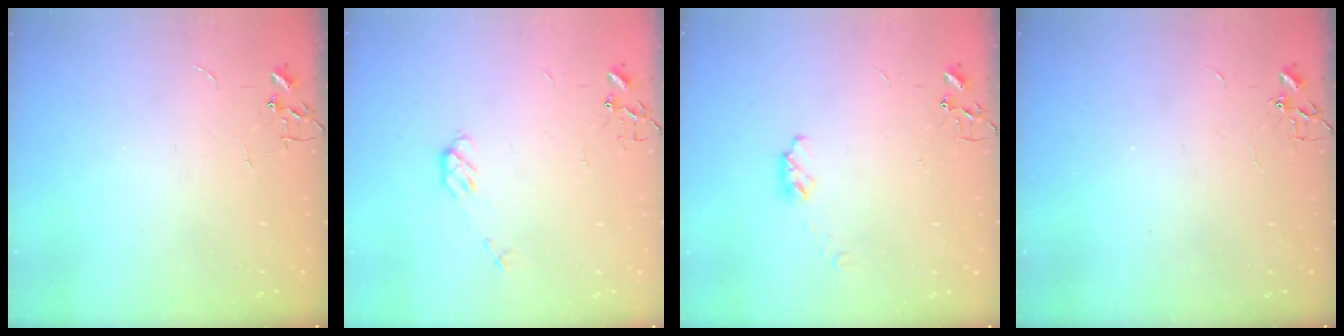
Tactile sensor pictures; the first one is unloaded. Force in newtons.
{"total": 5.1, "press": 5.0, "slide": 0.8}
{"total": 4.9, "press": 4.8, "slide": 0.5}
{"total": 2.1, "press": 2.1, "slide": 0.4}